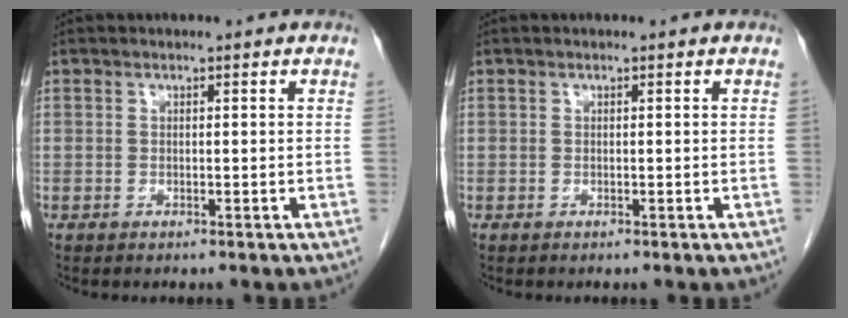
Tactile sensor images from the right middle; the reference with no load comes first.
{"total": 0.0}